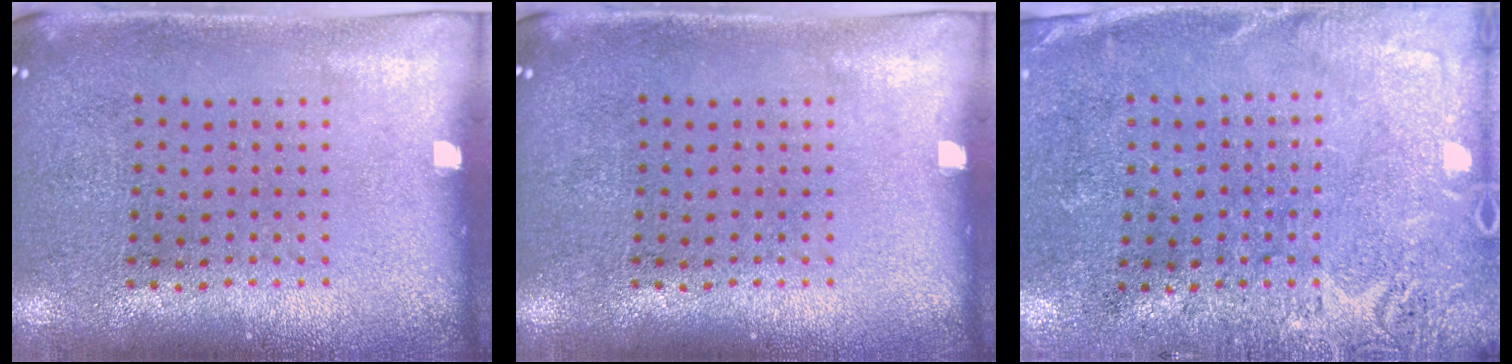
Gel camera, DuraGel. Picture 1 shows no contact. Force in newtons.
{"total": 0.0}
{"total": 2.8, "press": 2.4, "slide": 1.4}